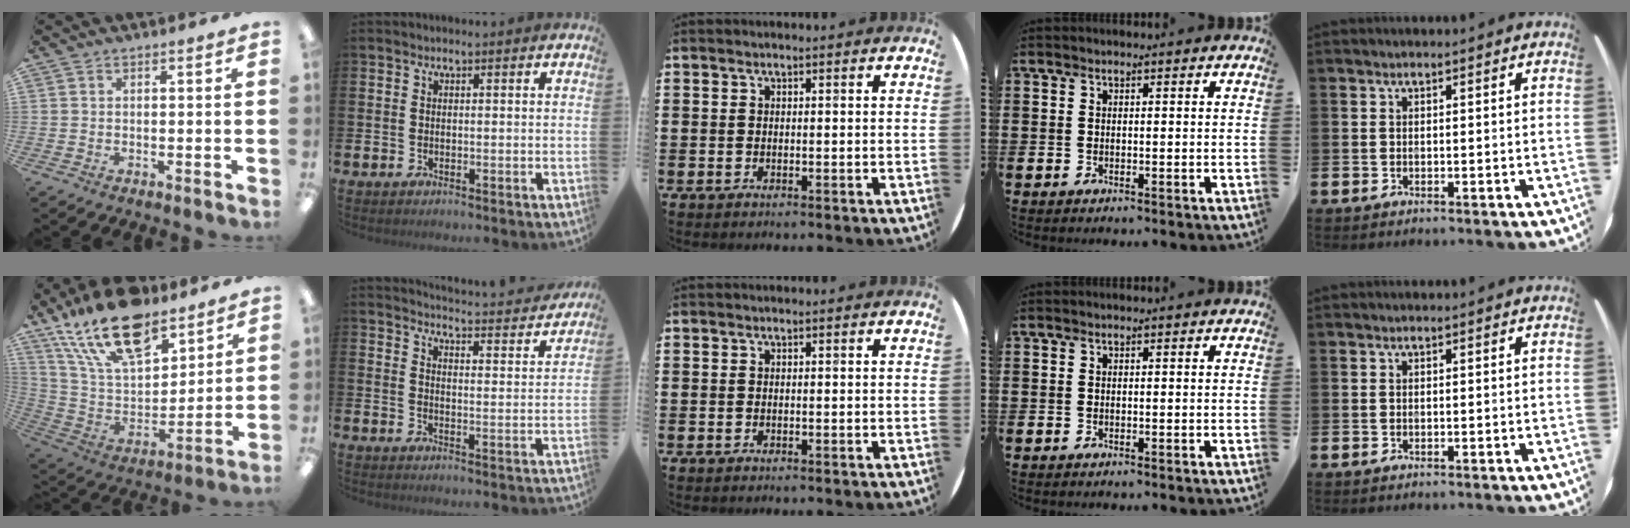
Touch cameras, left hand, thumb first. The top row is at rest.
{"thumb": {"total": 22.2, "force": [15.1, 10.3, 12.6], "torque": [-0.238, -0.078, 0.269]}, "index": {"total": 4.3, "force": [4.2, 0.0, 0.5], "torque": [-0.008, -0.043, 0.067]}}